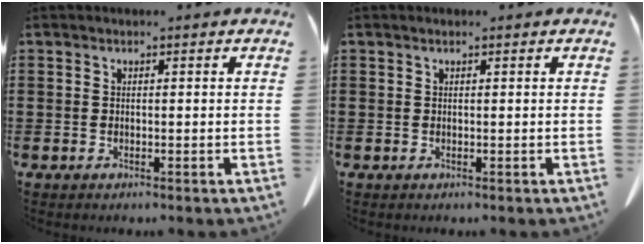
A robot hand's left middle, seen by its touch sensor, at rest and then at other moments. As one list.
[{"total": 0.0}]